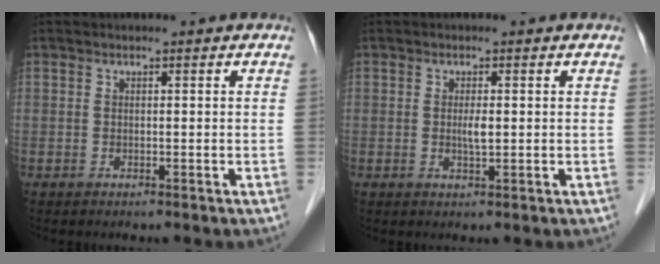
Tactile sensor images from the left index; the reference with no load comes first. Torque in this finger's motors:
{"motor_torque": [0.43, 0.35, 0.08, 0.01]}